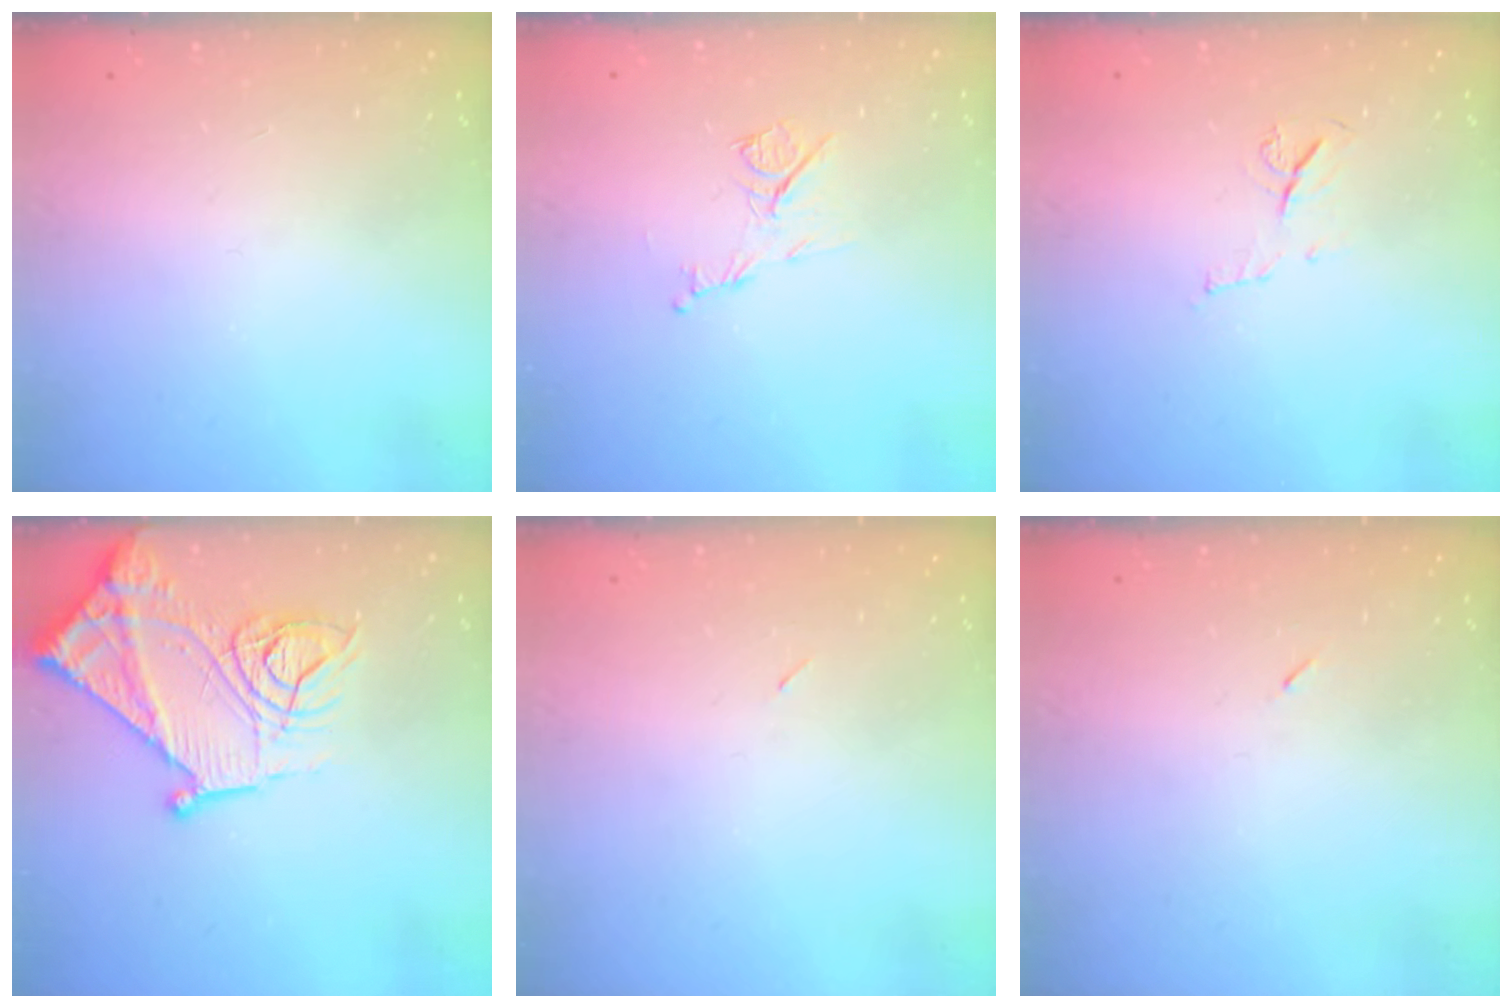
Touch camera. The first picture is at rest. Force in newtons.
{"total": 7.2, "press": 7.1, "slide": 0.8}
{"total": 6.5, "press": 6.5, "slide": 0.8}
{"total": 18.7, "press": 18.6, "slide": 1.7}
{"total": 2.3, "press": 1.9, "slide": 1.2}
{"total": 2.6, "press": 2.3, "slide": 1.2}